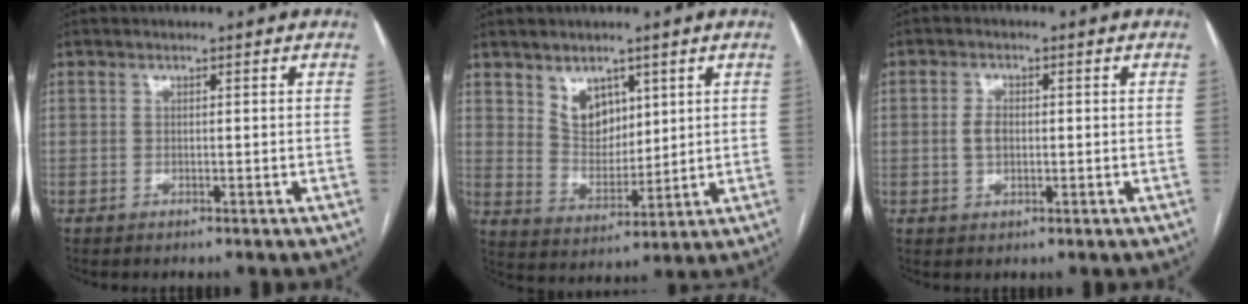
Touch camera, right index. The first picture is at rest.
{"total": 6.5, "force": [3.6, 4.3, 3.4], "torque": [-0.062, 0.001, 0.076]}
{"total": 2.5, "force": [-0.1, 1.5, 2.0], "torque": [-0.043, 0.004, -0.001]}